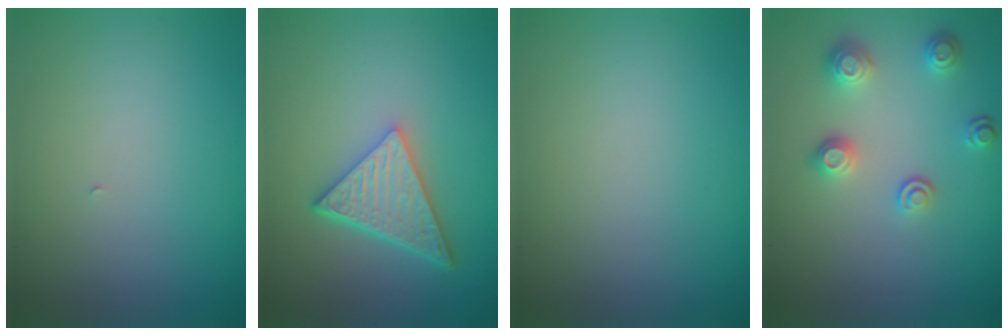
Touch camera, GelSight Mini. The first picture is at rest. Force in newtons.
{"total": 5.4, "press": 4.1, "slide": 3.6}
{"total": 0.0}
{"total": 2.5, "press": 2.3, "slide": 0.9}